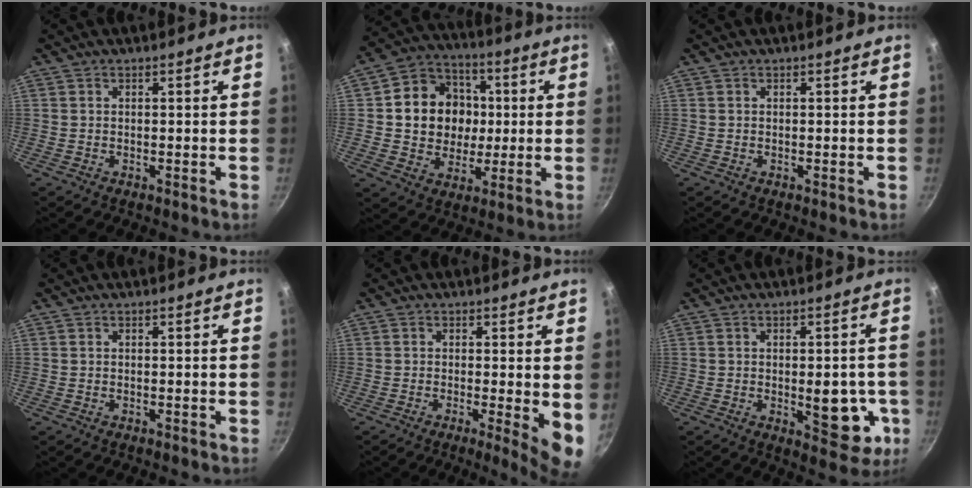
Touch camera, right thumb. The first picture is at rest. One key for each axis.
{"total": 16.1, "fx": 1.3, "fy": 13.9, "fz": 8.1, "tx": -0.104, "ty": 0.023, "tz": 0.022}
{"total": 0.0}
{"total": 0.0}
{"total": 6.8, "fx": -0.6, "fy": 1.0, "fz": 6.7, "tx": -0.082, "ty": -0.017, "tz": -0.007}
{"total": 10.7, "fx": -2.0, "fy": 5.0, "fz": 9.3, "tx": -0.089, "ty": -0.003, "tz": -0.019}